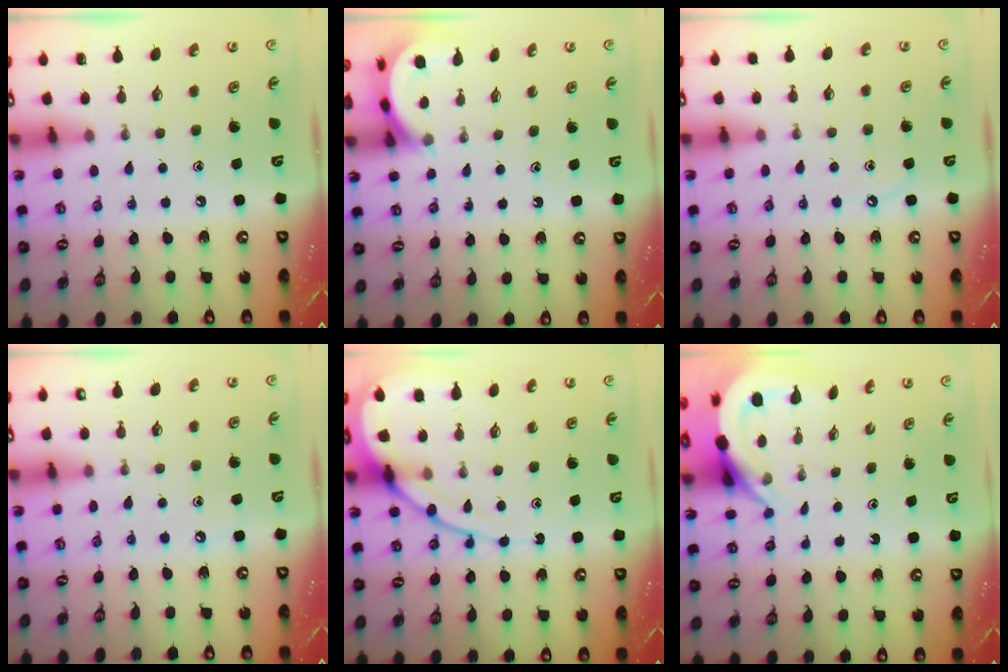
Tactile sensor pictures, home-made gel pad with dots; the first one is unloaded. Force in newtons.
{"total": 4.7, "press": 4.6, "slide": 0.3}
{"total": 3.7, "press": 3.7, "slide": 0.5}
{"total": 3.6, "press": 3.6, "slide": 0.4}
{"total": 10.2, "press": 10.2, "slide": 1.0}
{"total": 5.7, "press": 5.7, "slide": 0.6}